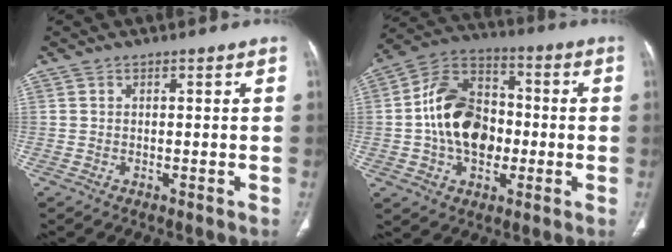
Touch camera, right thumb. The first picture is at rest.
{"total": 17.0, "force": [-1.3, 12.0, 11.9], "torque": [-0.180, 0.034, -0.024]}